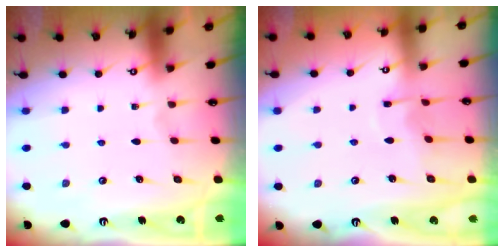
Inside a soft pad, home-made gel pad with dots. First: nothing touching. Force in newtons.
{"total": 3.4, "press": 3.4, "slide": 0.3}